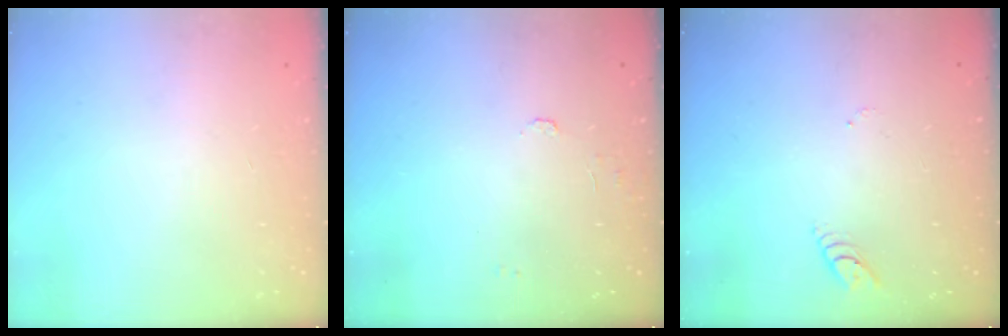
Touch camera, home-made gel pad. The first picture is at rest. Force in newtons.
{"total": 4.1, "press": 4.1, "slide": 0.3}
{"total": 2.9, "press": 2.8, "slide": 0.4}